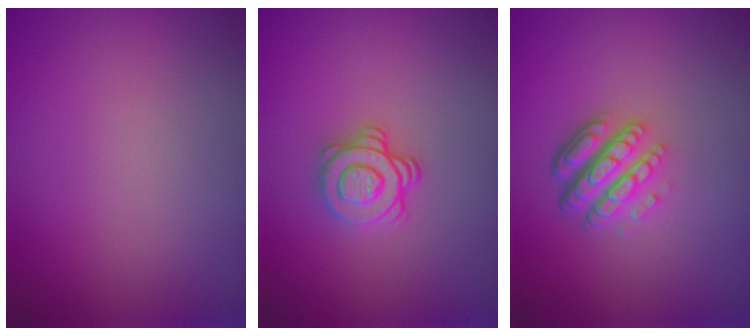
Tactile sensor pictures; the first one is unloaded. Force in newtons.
{"total": 2.9, "press": 2.5, "slide": 1.4}
{"total": 4.8, "press": 3.4, "slide": 3.4}